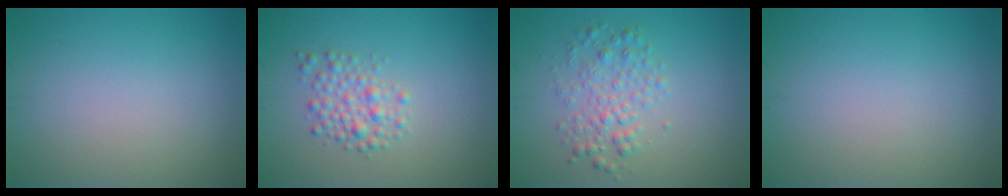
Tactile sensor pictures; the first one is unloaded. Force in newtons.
{"total": 2.5, "press": 2.5, "slide": 0.1}
{"total": 2.8, "press": 2.8, "slide": 0.0}
{"total": 0.0}